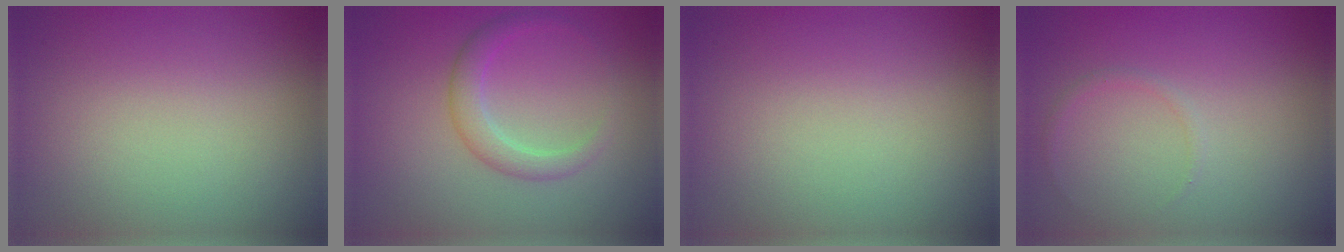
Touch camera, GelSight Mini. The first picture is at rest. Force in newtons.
{"total": 2.4, "press": 2.4, "slide": 0.1}
{"total": 0.0}
{"total": 0.6, "press": 0.6, "slide": 0.0}